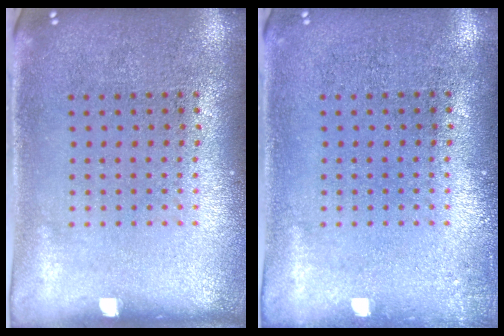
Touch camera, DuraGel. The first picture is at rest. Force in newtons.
{"total": 0.7, "press": 0.7, "slide": 0.2}